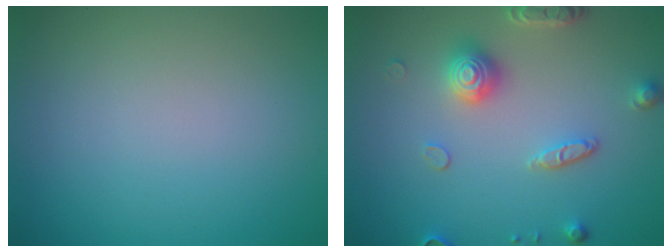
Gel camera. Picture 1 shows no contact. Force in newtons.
{"total": 3.9, "press": 3.4, "slide": 1.9}